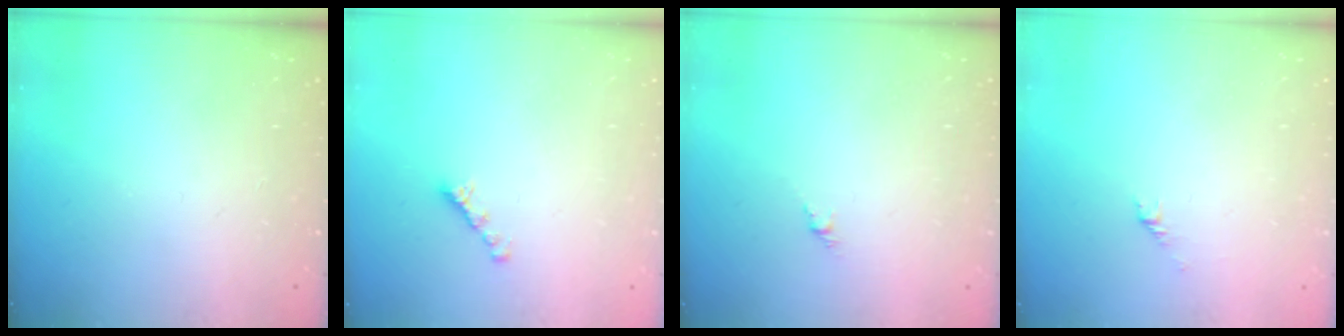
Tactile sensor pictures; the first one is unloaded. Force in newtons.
{"total": 2.7, "press": 2.6, "slide": 0.8}
{"total": 1.5, "press": 1.4, "slide": 0.6}
{"total": 1.5, "press": 1.4, "slide": 0.5}